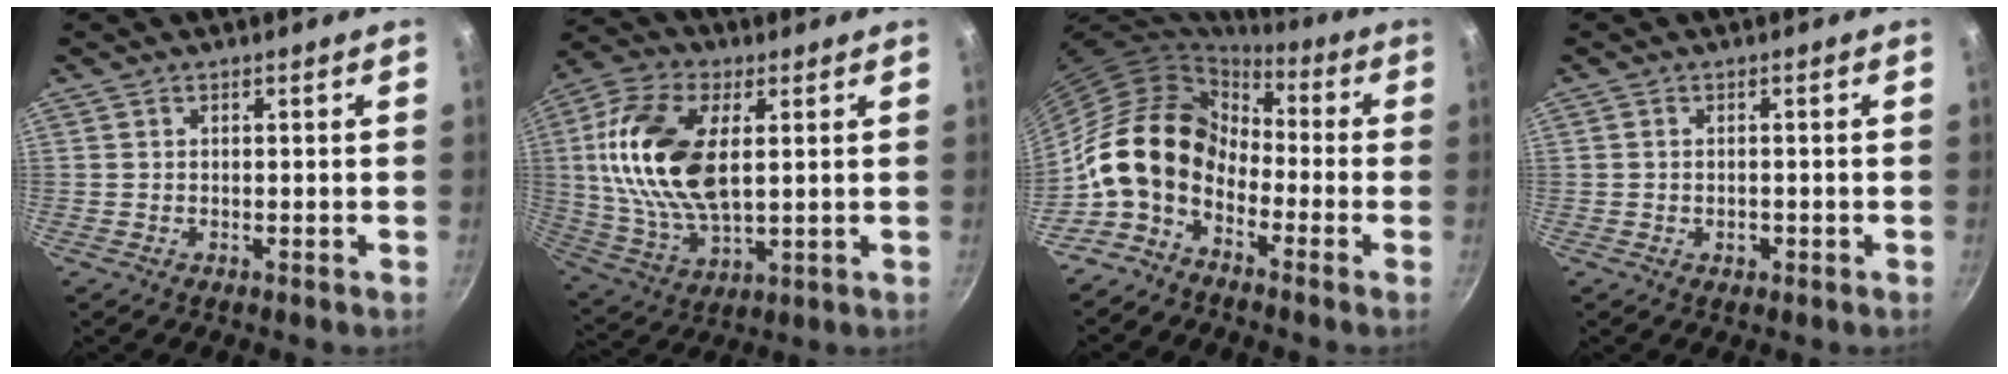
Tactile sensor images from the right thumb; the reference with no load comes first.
{"total": 19.4, "force": [3.4, 10.4, 16.1], "torque": [-0.312, -0.001, 0.063]}
{"total": 12.5, "force": [-3.3, 9.1, 8.0], "torque": [-0.110, 0.034, -0.079]}
{"total": 1.4, "force": [-0.5, 1.0, 0.9], "torque": [-0.011, 0.002, -0.007]}